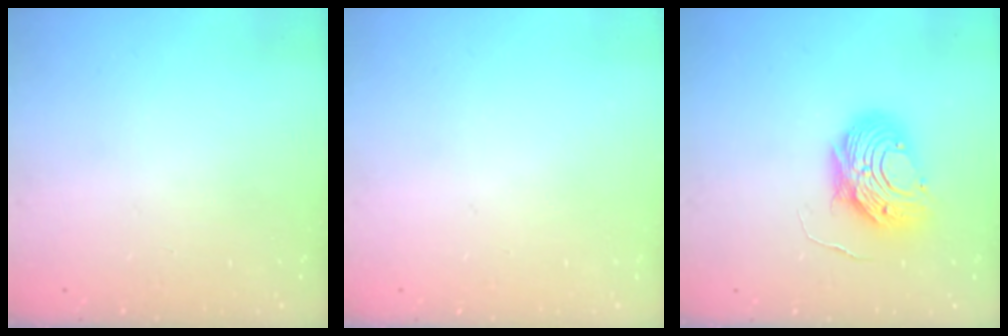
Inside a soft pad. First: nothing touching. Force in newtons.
{"total": 0.0}
{"total": 10.1, "press": 10.0, "slide": 1.0}